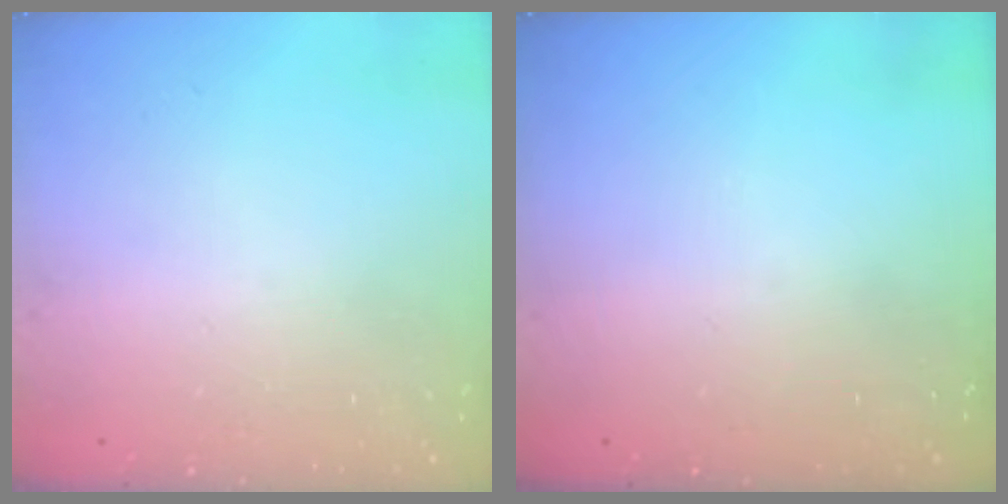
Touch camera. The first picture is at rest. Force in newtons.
{"total": 0.0}